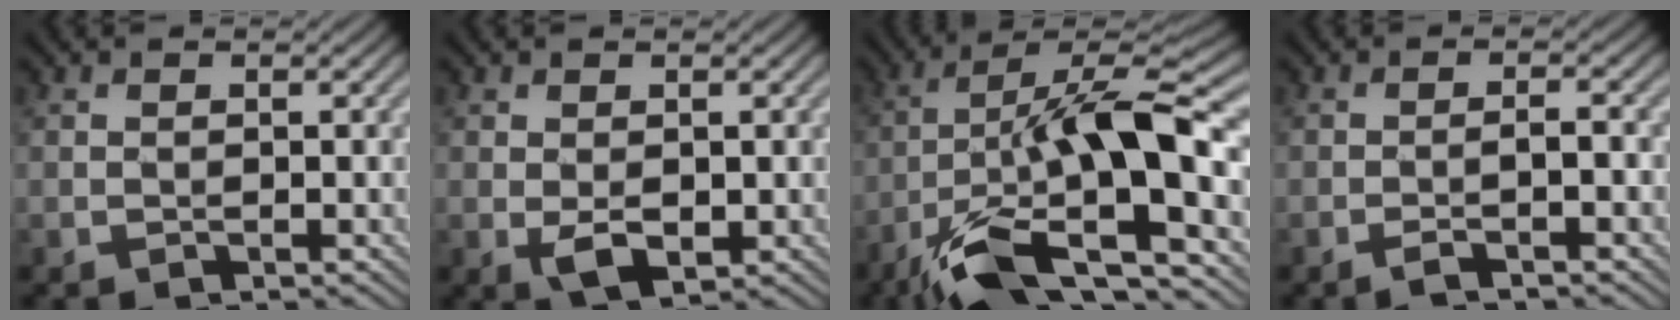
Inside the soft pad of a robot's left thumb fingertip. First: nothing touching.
{"total": 2.9, "force": [-0.6, 1.5, 2.3], "torque": [-0.048, -0.007, -0.006]}
{"total": 17.7, "force": [-5.6, 6.3, 15.6], "torque": [-0.280, -0.003, -0.101]}
{"total": 2.6, "force": [-1.5, 0.2, 2.2], "torque": [-0.033, 0.012, -0.037]}